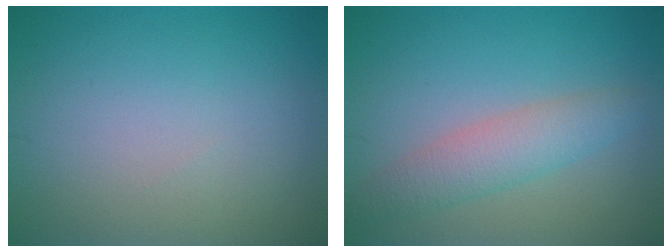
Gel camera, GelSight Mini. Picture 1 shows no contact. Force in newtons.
{"total": 3.3, "press": 3.3, "slide": 0.1}